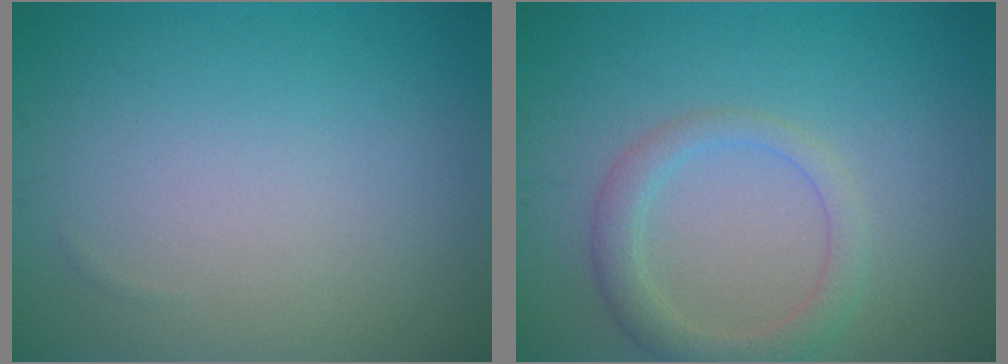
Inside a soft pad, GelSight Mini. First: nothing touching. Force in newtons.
{"total": 2.9, "press": 2.9, "slide": 0.1}